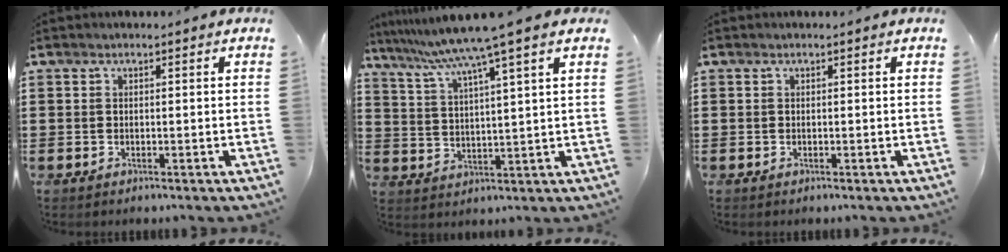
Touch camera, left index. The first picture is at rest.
{"total": 8.3, "force": [6.5, -1.7, 4.9], "torque": [-0.118, -0.040, 0.104]}
{"total": 0.0}